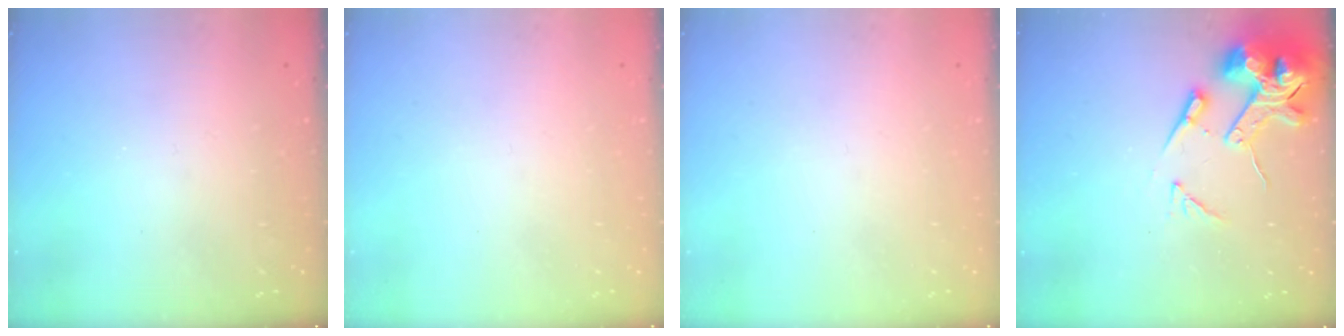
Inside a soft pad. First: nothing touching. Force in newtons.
{"total": 0.0}
{"total": 0.0}
{"total": 15.5, "press": 15.3, "slide": 2.1}